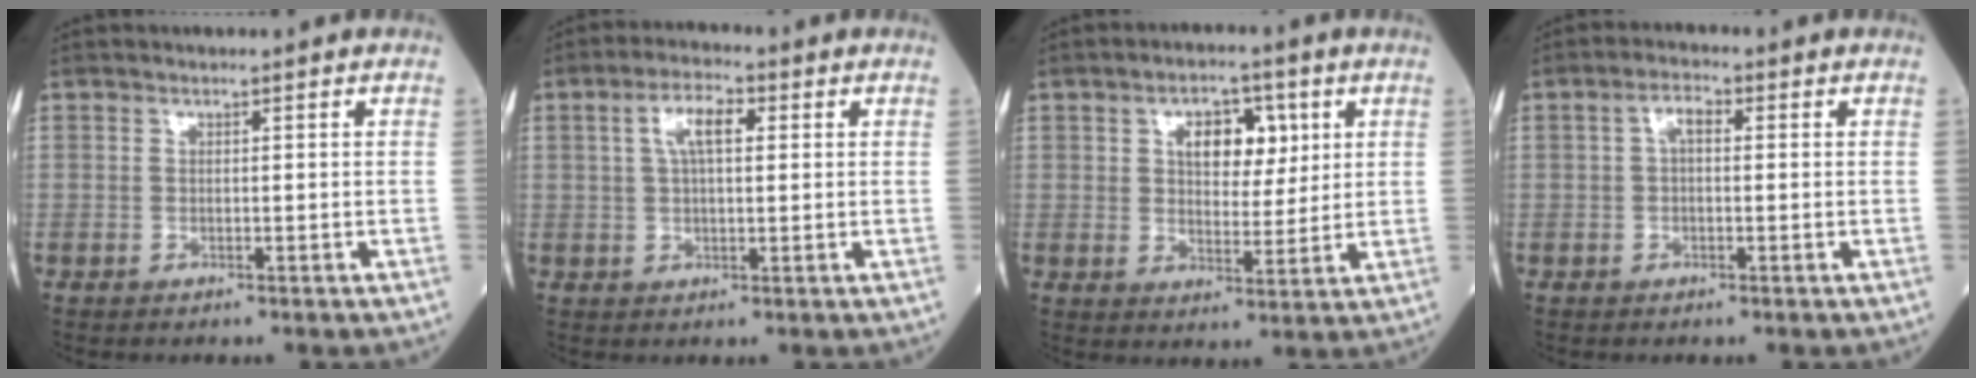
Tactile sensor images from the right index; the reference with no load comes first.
{"total": 5.8, "force": [1.8, 2.0, 5.2], "torque": [-0.103, 0.014, 0.035]}
{"total": 7.4, "force": [2.8, 4.0, 5.5], "torque": [-0.085, 0.012, 0.047]}
{"total": 3.1, "force": [0.6, 1.3, 2.7], "torque": [-0.054, 0.016, 0.011]}